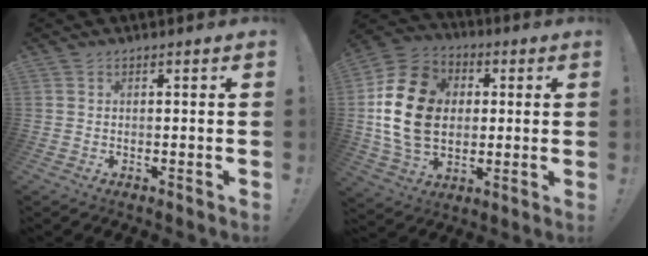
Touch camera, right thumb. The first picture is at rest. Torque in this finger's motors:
{"motor_torque": [1.94, 3.02, 1.86, -0.36, 0.60]}